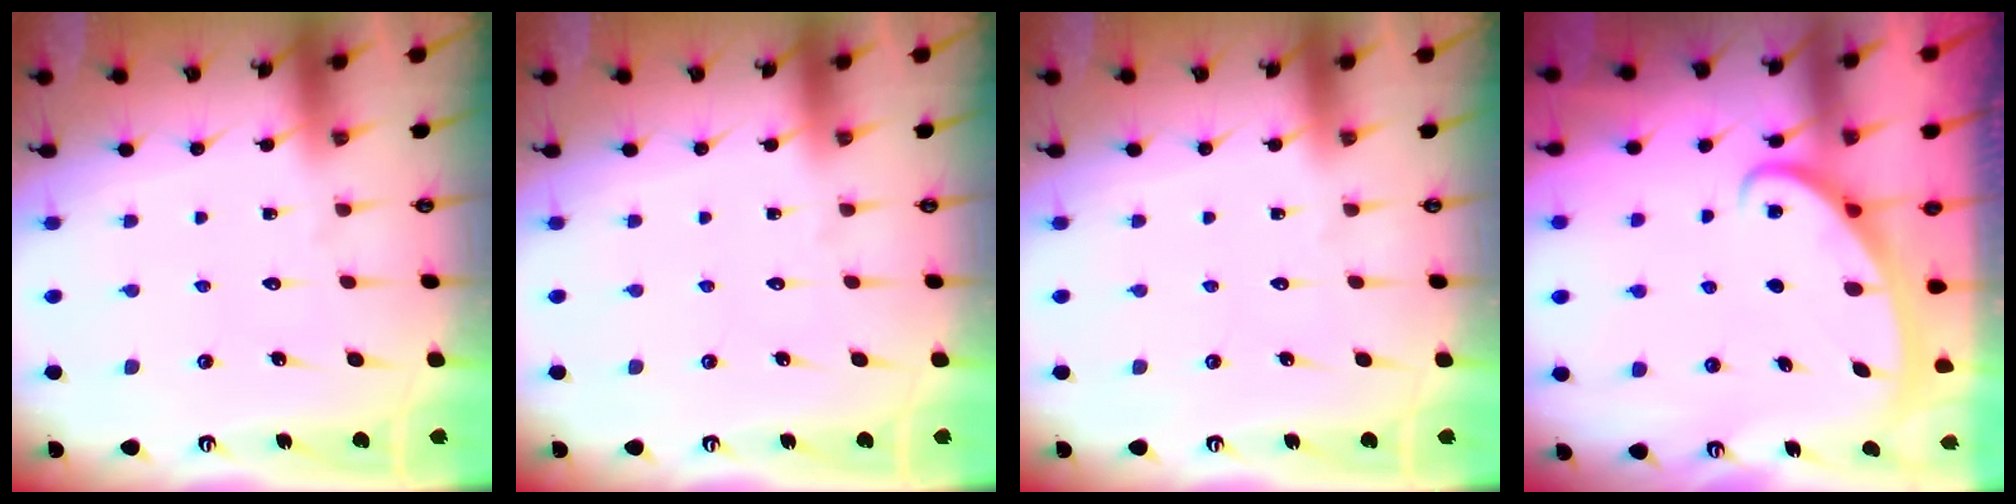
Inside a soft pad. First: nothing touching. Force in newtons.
{"total": 0.0}
{"total": 0.0}
{"total": 2.7, "press": 2.7, "slide": 0.4}